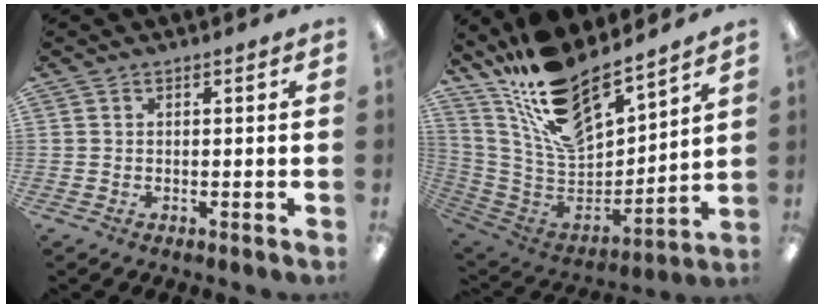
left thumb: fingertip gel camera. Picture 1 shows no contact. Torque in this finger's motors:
{"motor_torque": [0.44, 0.32, 1.16, -1.61, 0.16]}